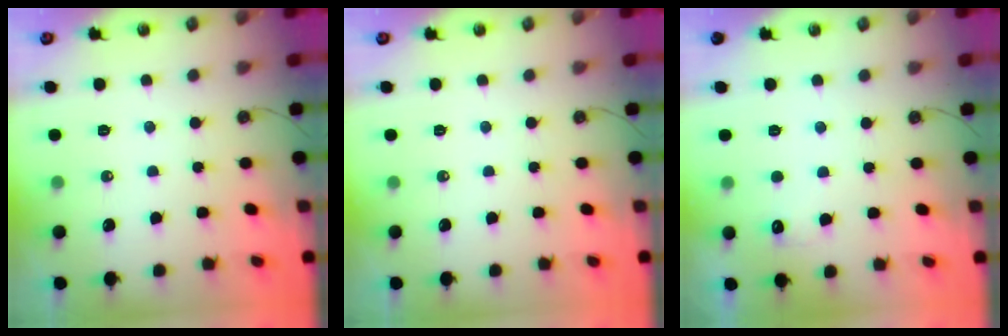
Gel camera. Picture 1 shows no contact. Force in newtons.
{"total": 0.0}
{"total": 6.6, "press": 6.5, "slide": 1.4}